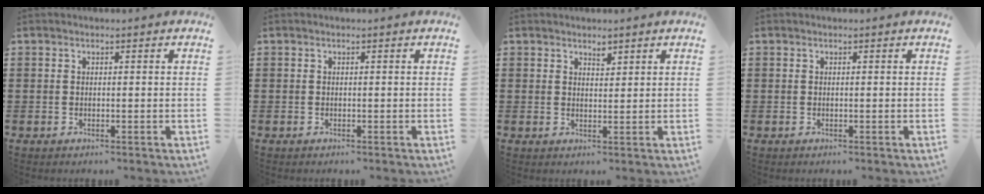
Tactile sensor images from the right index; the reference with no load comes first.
{"total": 0.0}
{"total": 1.6, "force": [1.3, 0.7, 0.6], "torque": [-0.005, 0.000, 0.023]}
{"total": 0.0}